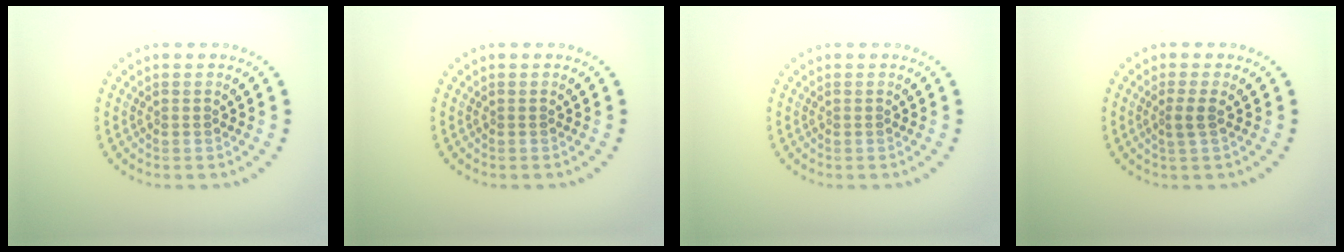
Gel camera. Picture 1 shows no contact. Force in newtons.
{"total": 0.0}
{"total": 0.0}
{"total": 1.3, "press": 1.1, "slide": 0.8}